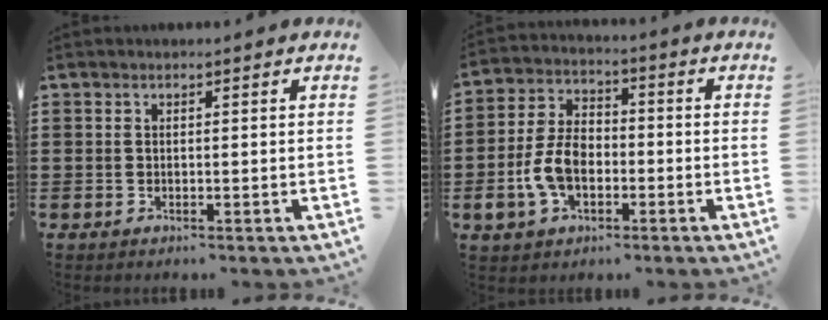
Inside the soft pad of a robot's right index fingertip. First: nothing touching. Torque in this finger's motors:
{"motor_torque": [1.69, 0.45, 0.87, 0.21]}